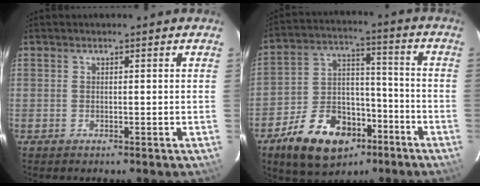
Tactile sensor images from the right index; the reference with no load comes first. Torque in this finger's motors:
{"motor_torque": [1.41, -0.73, 0.68, 0.09]}